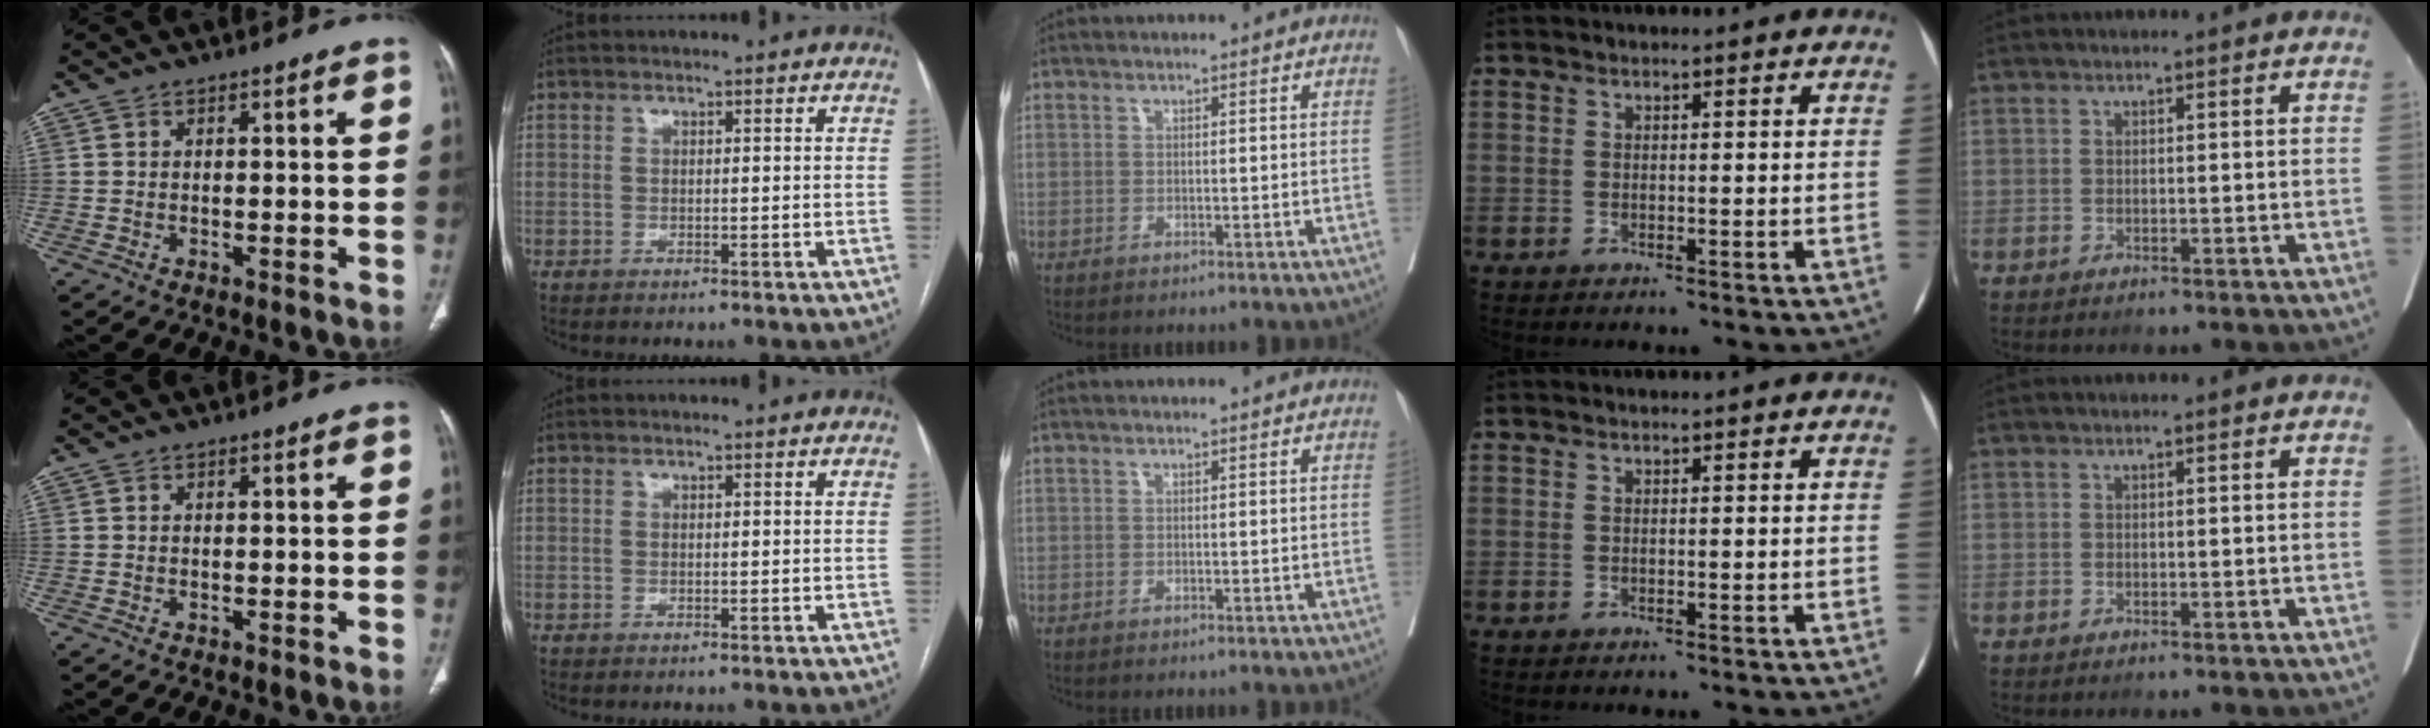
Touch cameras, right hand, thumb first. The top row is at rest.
{}